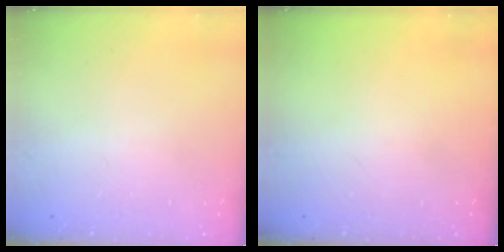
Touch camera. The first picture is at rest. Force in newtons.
{"total": 0.0}